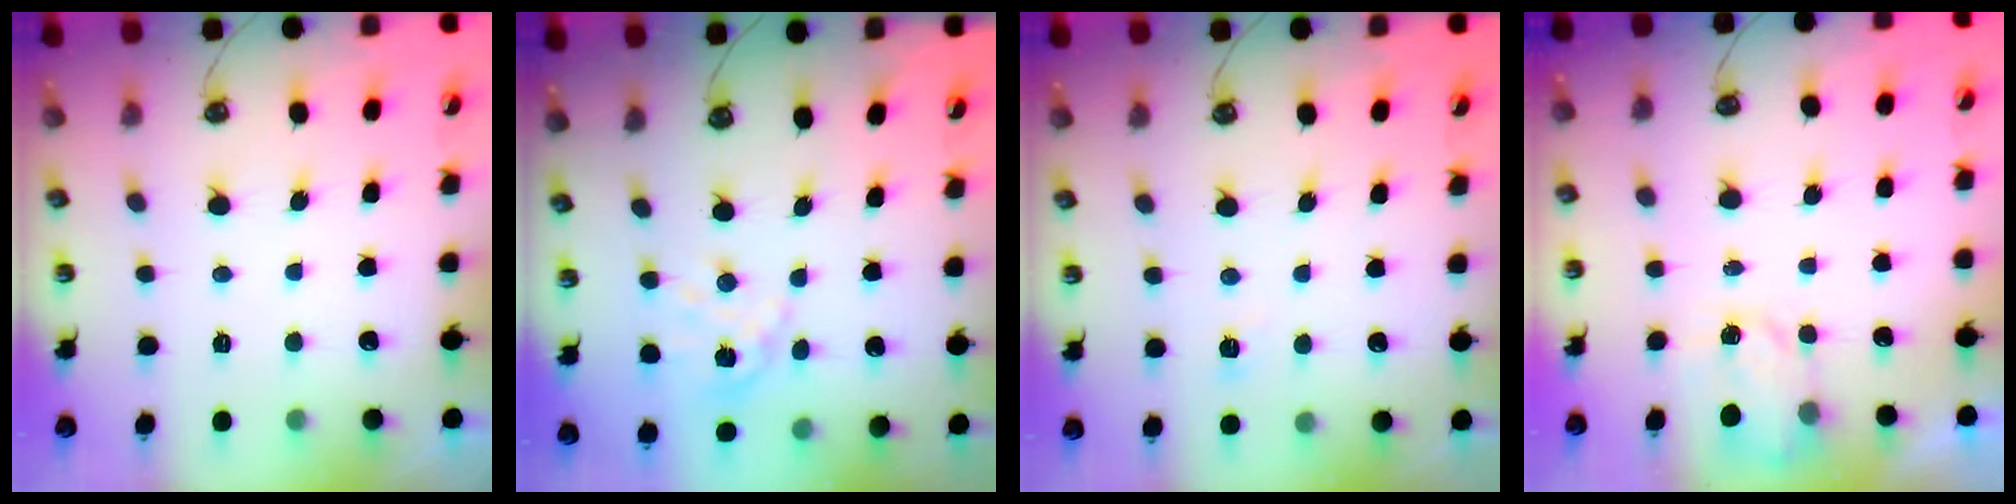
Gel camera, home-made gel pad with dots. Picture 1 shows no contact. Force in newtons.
{"total": 8.2, "press": 8.2, "slide": 0.9}
{"total": 2.9, "press": 2.8, "slide": 0.5}
{"total": 2.7, "press": 2.7, "slide": 0.4}